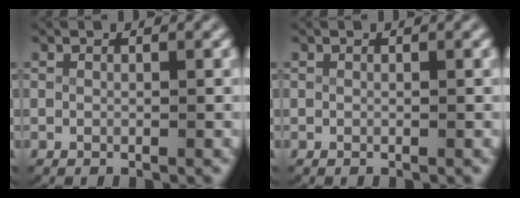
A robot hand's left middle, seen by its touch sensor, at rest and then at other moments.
{"total": 0.0}